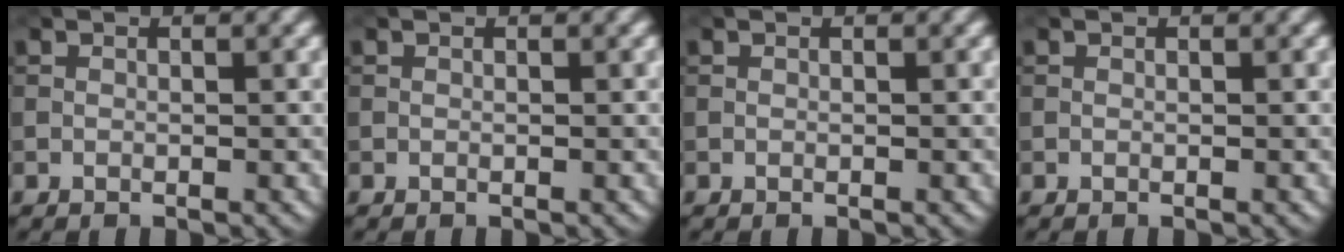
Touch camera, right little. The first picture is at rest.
{"total": 0.0}
{"total": 0.0}
{"total": 0.0}